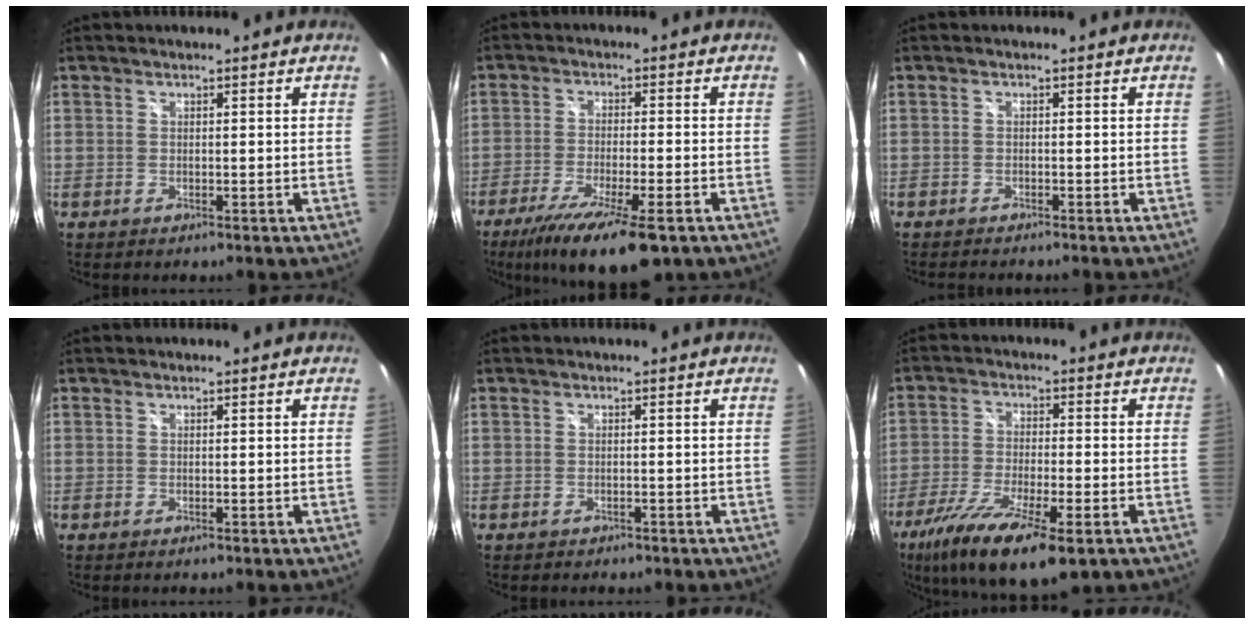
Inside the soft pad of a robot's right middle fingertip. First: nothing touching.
{"total": 14.6, "force": [-9.6, 3.0, 10.5], "torque": [-0.204, -0.045, -0.161]}
{"total": 3.0, "force": [-2.8, 0.5, 1.0], "torque": [-0.027, -0.014, -0.048]}
{"total": 0.0}
{"total": 2.2, "force": [-1.6, 1.2, 0.7], "torque": [-0.018, -0.006, -0.019]}
{"total": 16.7, "force": [-9.9, 4.6, 12.7], "torque": [-0.253, -0.049, -0.175]}